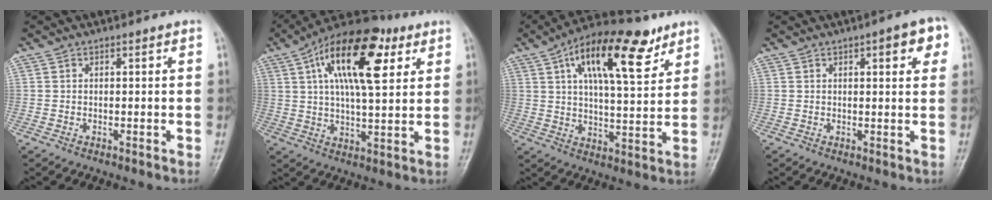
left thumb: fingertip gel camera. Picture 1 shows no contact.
{"total": 19.5, "force": [7.2, 8.1, 16.2], "torque": [-0.249, 0.001, 0.110]}
{"total": 17.6, "force": [8.9, 6.9, 13.6], "torque": [-0.187, -0.017, 0.143]}
{"total": 5.9, "force": [2.5, 1.9, 5.0], "torque": [-0.045, -0.002, 0.025]}